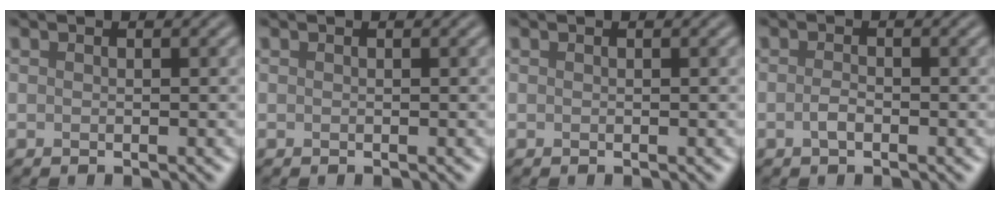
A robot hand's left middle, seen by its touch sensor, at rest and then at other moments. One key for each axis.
{"total": 0.0}
{"total": 0.0}
{"total": 1.2, "fx": -0.5, "fy": 0.5, "fz": 0.9, "tx": -0.023, "ty": 0.001, "tz": -0.012}